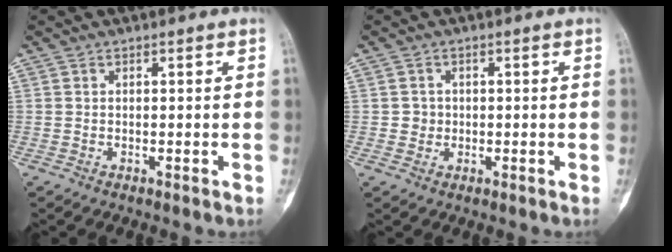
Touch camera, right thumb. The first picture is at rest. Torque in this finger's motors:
{"motor_torque": [0.25, 0.62, 0.09, -0.54, 0.03]}